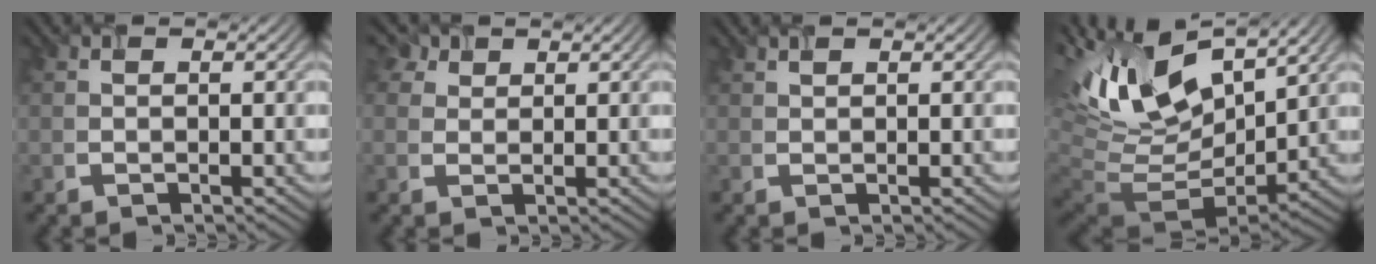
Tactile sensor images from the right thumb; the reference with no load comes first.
{"total": 2.2, "force": [1.5, 1.5, 0.7], "torque": [-0.019, 0.009, 0.036]}
{"total": 0.5, "force": [0.5, 0.0, 0.2], "torque": [-0.008, 0.006, 0.012]}
{"total": 14.5, "force": [5.2, 7.4, 11.3], "torque": [-0.235, 0.009, 0.102]}